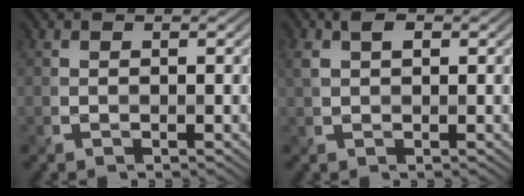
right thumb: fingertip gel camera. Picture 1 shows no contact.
{"total": 3.0, "force": [1.0, 1.7, 2.3], "torque": [-0.048, 0.006, 0.014]}